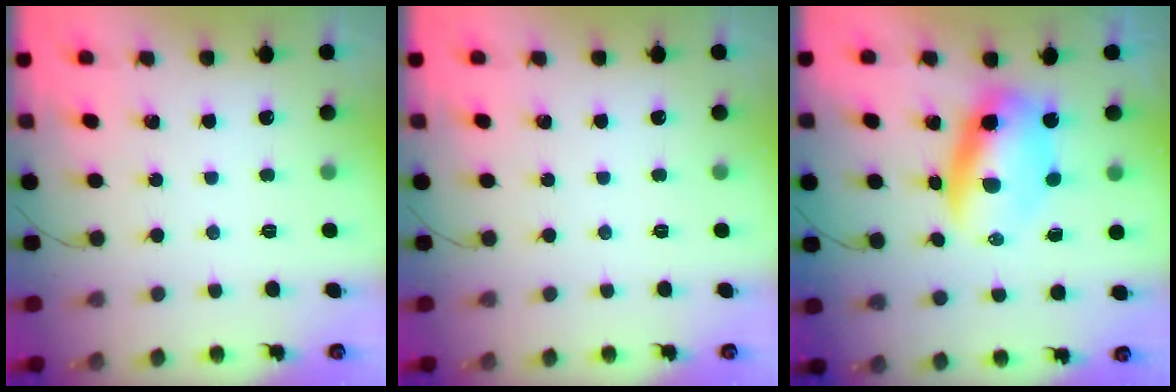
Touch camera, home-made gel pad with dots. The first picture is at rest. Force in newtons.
{"total": 0.0}
{"total": 9.3, "press": 9.0, "slide": 2.3}